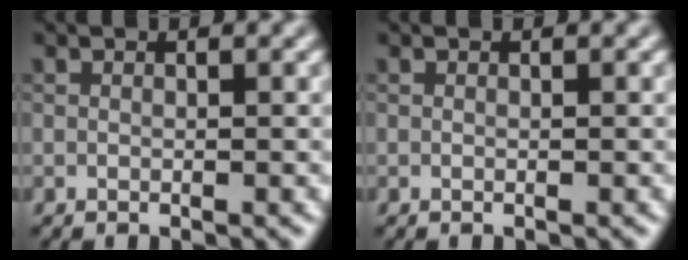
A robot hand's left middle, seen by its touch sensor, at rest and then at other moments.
{"total": 0.0}